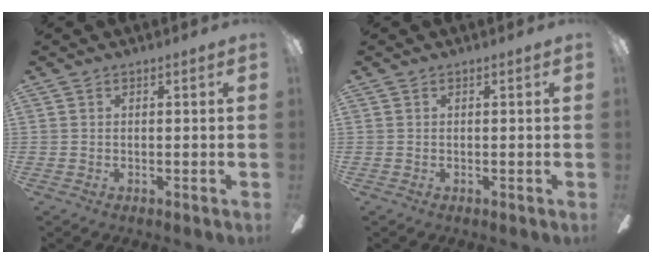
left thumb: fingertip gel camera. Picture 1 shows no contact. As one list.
[{"total": 0.0}]